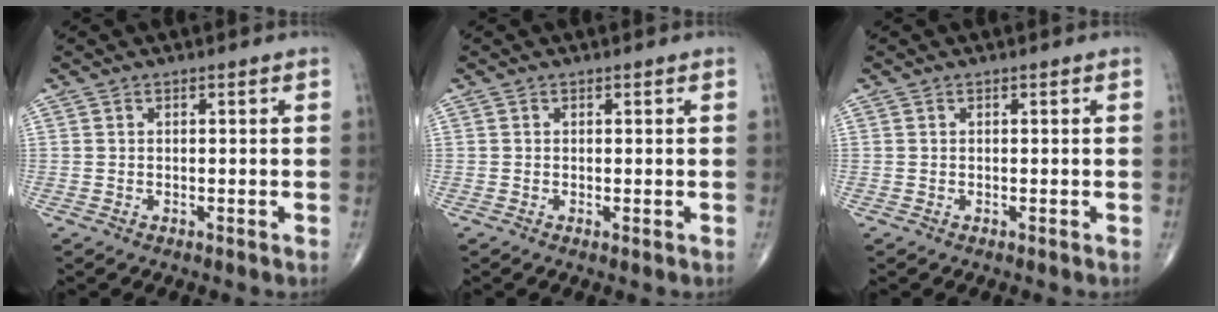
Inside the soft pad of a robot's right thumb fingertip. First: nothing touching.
{"total": 0.0}
{"total": 0.0}